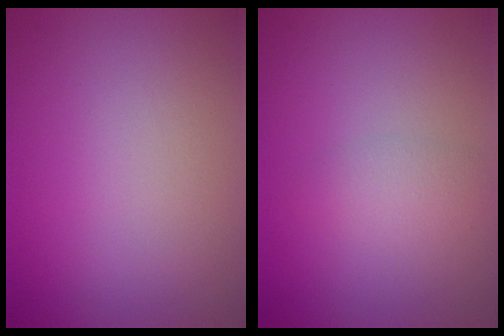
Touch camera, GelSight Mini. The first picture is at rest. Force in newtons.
{"total": 1.8, "press": 1.8, "slide": 0.1}